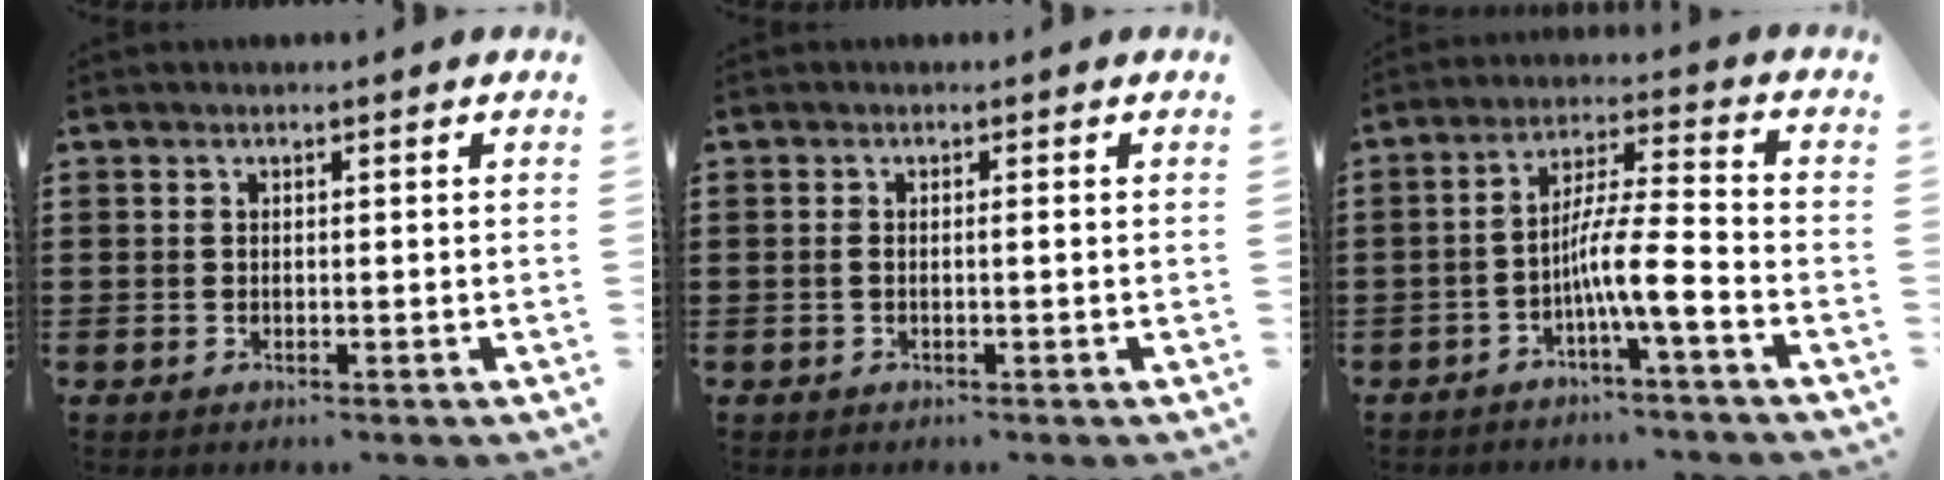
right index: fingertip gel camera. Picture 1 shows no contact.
{"total": 0.8, "force": [-0.2, 0.1, 0.8], "torque": [-0.016, -0.001, -0.004]}
{"total": 8.3, "force": [-3.6, 0.6, 7.4], "torque": [-0.139, -0.001, -0.069]}